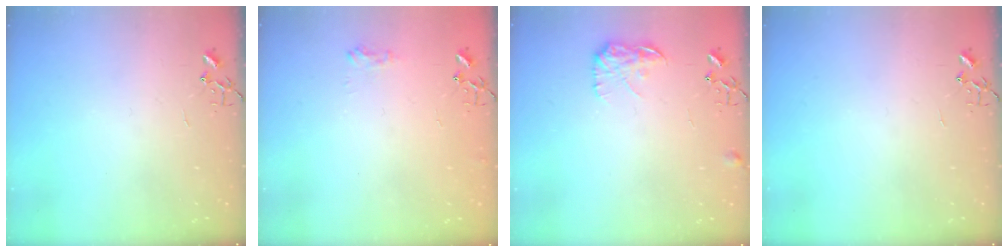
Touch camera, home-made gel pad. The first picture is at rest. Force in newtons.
{"total": 6.3, "press": 6.2, "slide": 0.9}
{"total": 9.2, "press": 9.2, "slide": 0.4}
{"total": 0.0}